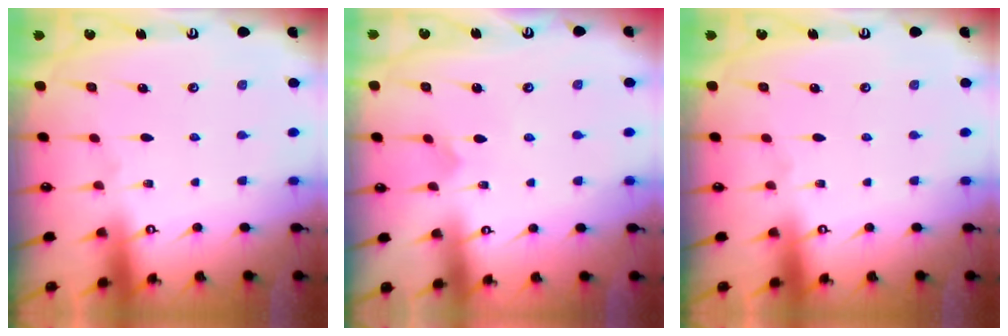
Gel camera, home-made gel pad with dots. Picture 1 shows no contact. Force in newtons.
{"total": 2.3, "press": 2.3, "slide": 0.2}
{"total": 0.0}